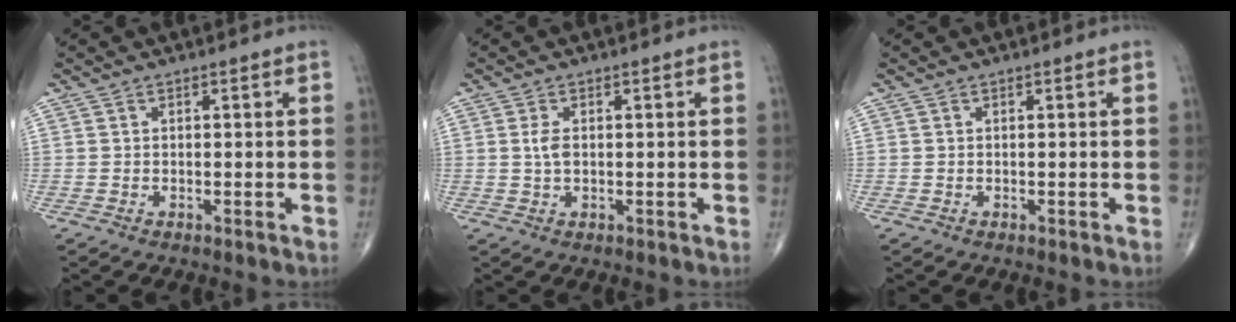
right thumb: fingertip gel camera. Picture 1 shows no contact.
{"total": 2.3, "force": [0.2, 1.2, 2.0], "torque": [-0.040, 0.001, 0.003]}
{"total": 0.0}